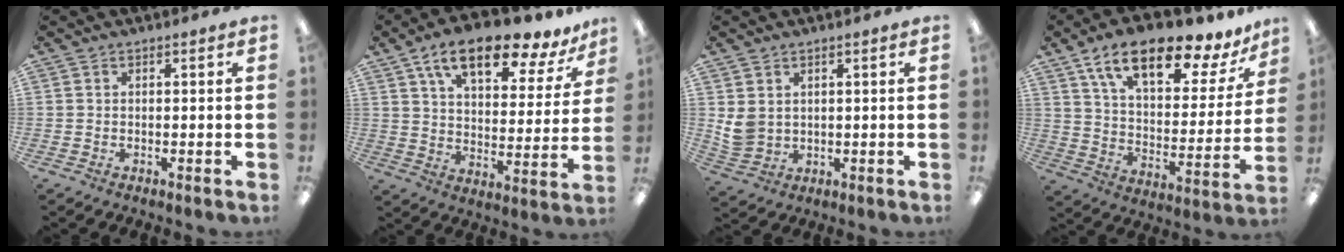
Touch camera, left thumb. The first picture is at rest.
{"total": 15.8, "force": [11.1, 5.4, 9.9], "torque": [-0.164, -0.055, 0.187]}
{"total": 4.0, "force": [1.7, 3.0, 1.9], "torque": [-0.031, -0.001, 0.034]}
{"total": 18.3, "force": [12.8, 6.5, 11.3], "torque": [-0.188, -0.076, 0.218]}